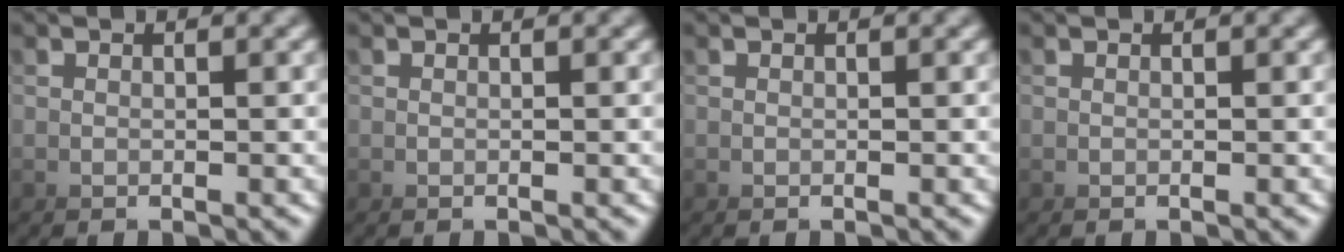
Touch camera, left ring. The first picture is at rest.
{"total": 0.0}
{"total": 0.0}
{"total": 0.0}